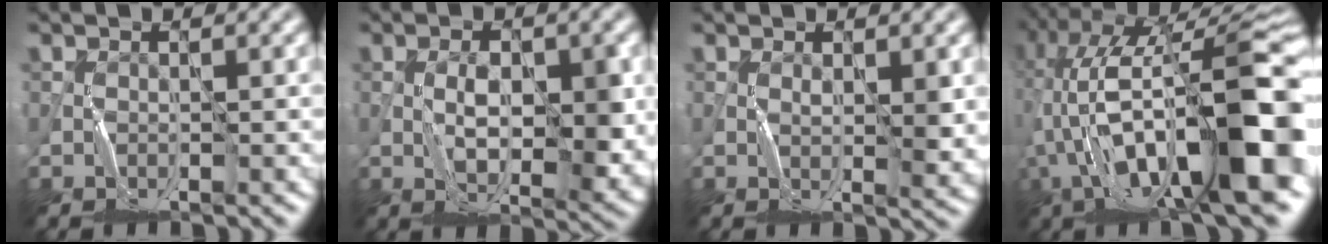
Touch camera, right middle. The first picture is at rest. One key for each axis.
{"total": 5.4, "fx": 0.1, "fy": 2.1, "fz": 5.0, "tx": -0.081, "ty": -0.009, "tz": 0.008}
{"total": 2.1, "fx": 0.8, "fy": 0.4, "fz": 1.9, "tx": -0.033, "ty": -0.004, "tz": 0.017}
{"total": 16.9, "fx": -1.6, "fy": 4.9, "fz": 16.1, "tx": -0.286, "ty": 0.039, "tz": -0.026}